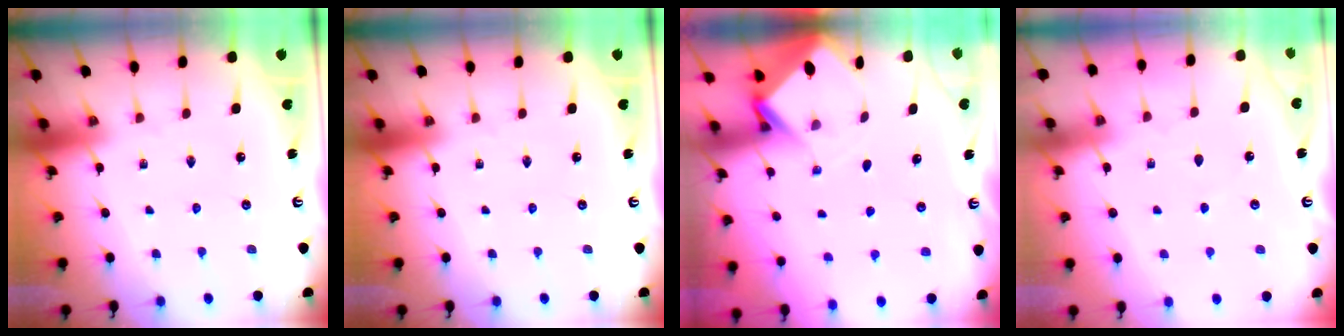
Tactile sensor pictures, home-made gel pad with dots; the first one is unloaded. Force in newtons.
{"total": 0.0}
{"total": 3.1, "press": 3.1, "slide": 0.2}
{"total": 2.1, "press": 2.0, "slide": 0.3}